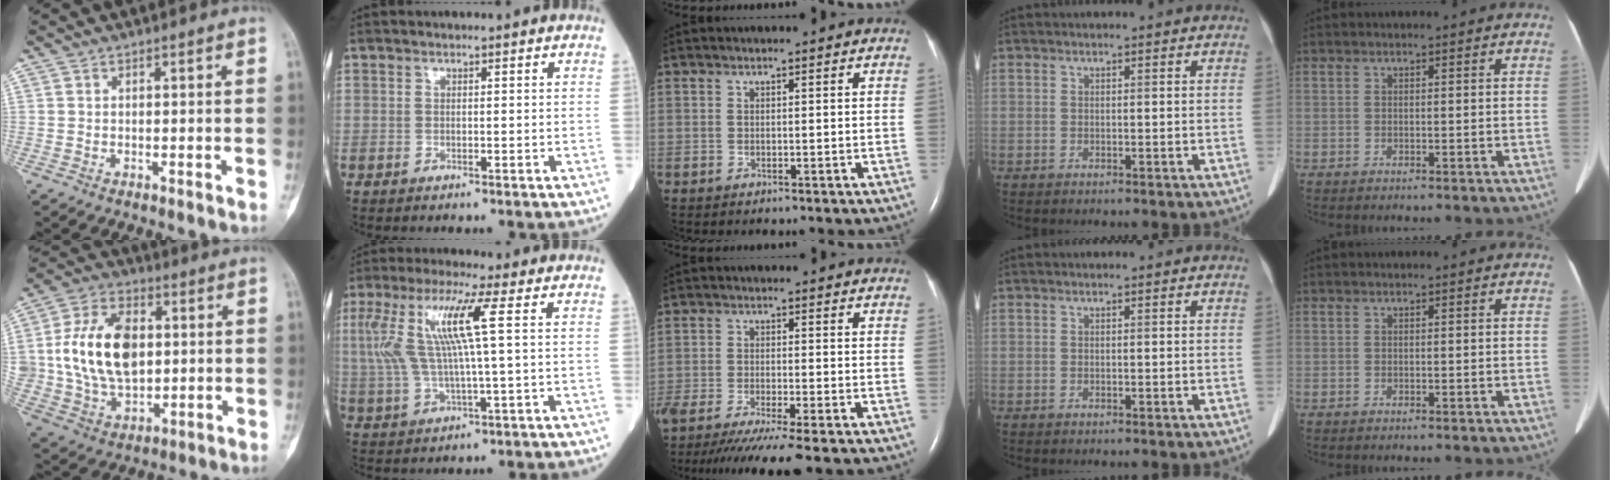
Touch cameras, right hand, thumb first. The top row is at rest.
{"thumb": {"total": 18.6, "force": [2.0, 12.2, 13.9], "torque": [-0.230, 0.003, 0.043]}, "index": {"total": 11.3, "force": [2.5, 0.7, 11.0], "torque": [-0.250, 0.024, 0.051]}, "middle": {"total": 12.5, "force": [-10.5, -0.7, 6.8], "torque": [-0.092, -0.043, -0.166]}}